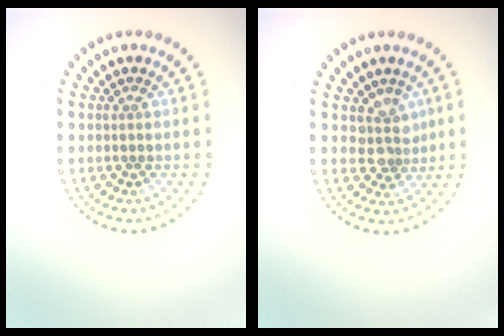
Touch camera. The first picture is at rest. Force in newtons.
{"total": 2.5, "press": 1.9, "slide": 1.6}